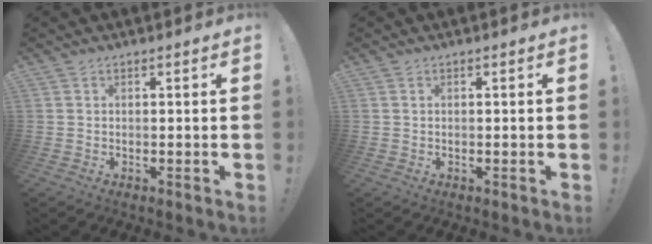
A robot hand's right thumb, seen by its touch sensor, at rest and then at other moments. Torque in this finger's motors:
{"motor_torque": [0.14, 0.03, -0.17, 0.07, 0.01]}